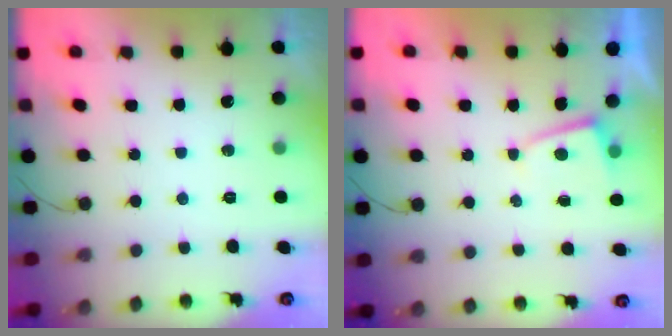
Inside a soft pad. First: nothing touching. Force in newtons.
{"total": 2.0, "press": 2.0, "slide": 0.3}